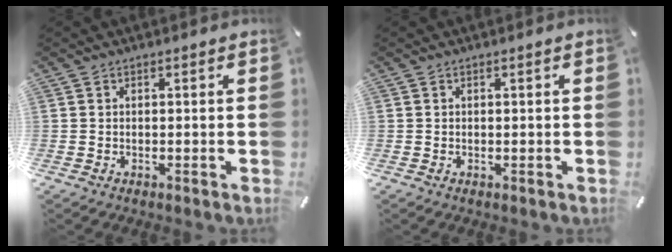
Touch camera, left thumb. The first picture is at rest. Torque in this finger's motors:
{"motor_torque": [0.28, 0.36, -0.10, -0.08, 0.03]}